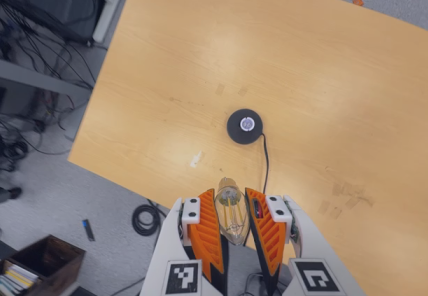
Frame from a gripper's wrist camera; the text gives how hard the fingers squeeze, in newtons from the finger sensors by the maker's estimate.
{"total": 12.4, "left": 13.0, "right": 11.8}